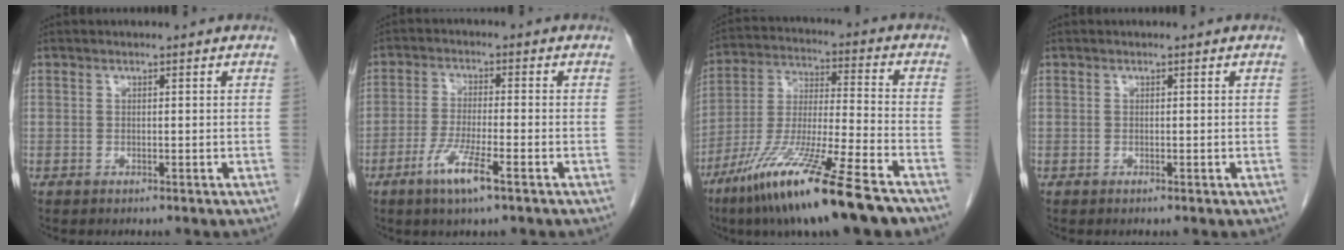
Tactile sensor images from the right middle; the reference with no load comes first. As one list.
[{"total": 6.4, "force": [-3.4, 0.3, 5.4], "torque": [-0.108, -0.012, -0.064]}, {"total": 19.0, "force": [-12.5, 0.8, 14.2], "torque": [-0.268, -0.055, -0.230]}, {"total": 0.0}]